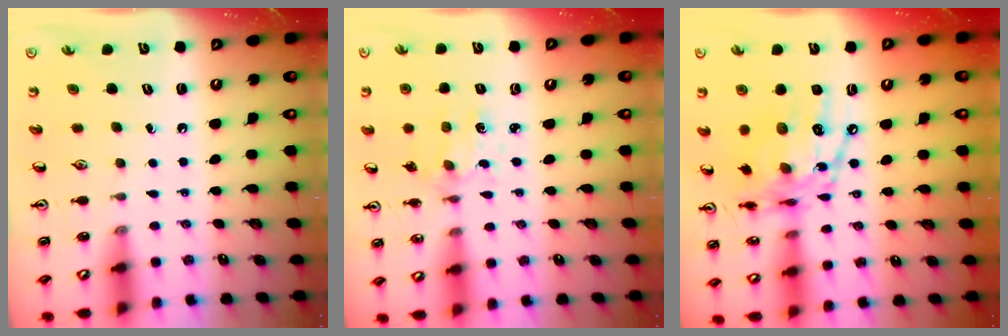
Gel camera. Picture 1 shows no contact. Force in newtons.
{"total": 1.4, "press": 1.4, "slide": 0.3}
{"total": 14.9, "press": 14.9, "slide": 0.8}